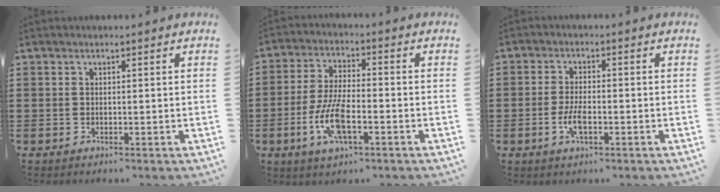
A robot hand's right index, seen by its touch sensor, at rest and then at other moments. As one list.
[{"total": 8.8, "force": [-3.0, 3.1, 7.7], "torque": [-0.170, -0.013, -0.056]}, {"total": 3.9, "force": [-1.3, 1.7, 3.3], "torque": [-0.070, 0.000, -0.025]}]